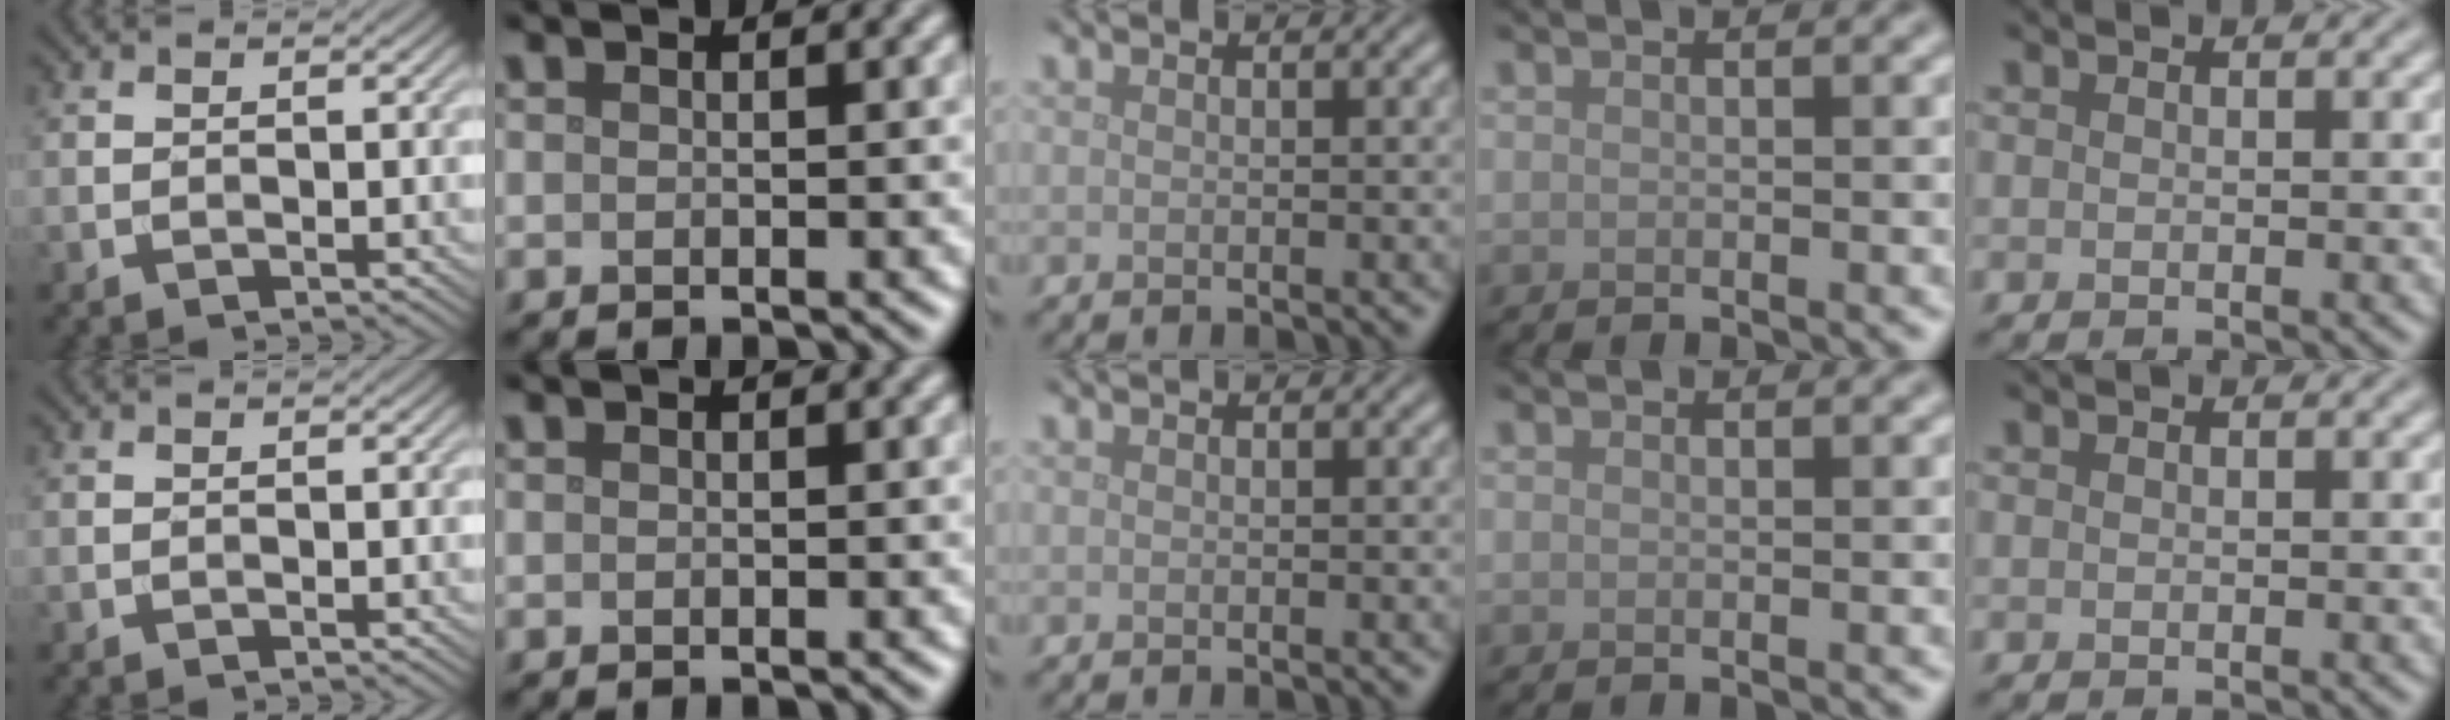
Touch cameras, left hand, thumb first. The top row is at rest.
{}